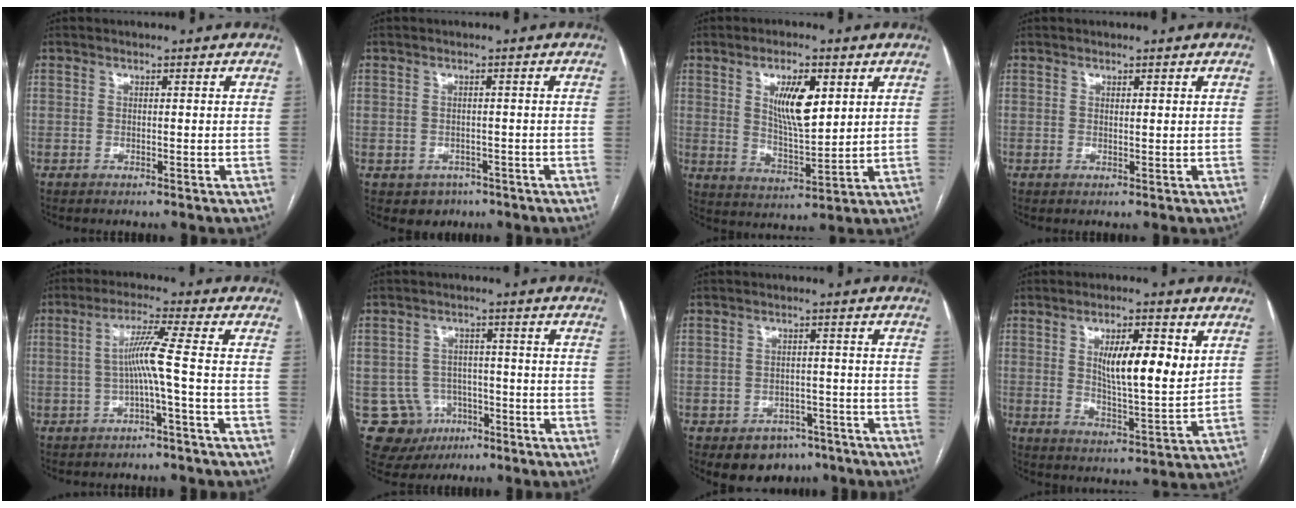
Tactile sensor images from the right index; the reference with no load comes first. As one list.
[{"total": 3.3, "force": [-1.5, 2.9, 0.4], "torque": [-0.002, 0.008, -0.014]}, {"total": 9.0, "force": [3.3, 2.8, 7.9], "torque": [-0.140, 0.000, 0.064]}, {"total": 0.5, "force": [0.3, 0.1, 0.4], "torque": [-0.006, -0.002, 0.005]}, {"total": 5.6, "force": [-1.1, -1.5, 5.3], "torque": [-0.101, 0.015, -0.016]}, {"total": 9.8, "force": [-3.8, 8.9, 1.2], "torque": [-0.031, 0.021, -0.043]}, {"total": 6.9, "force": [-4.6, 4.9, 1.6], "torque": [-0.006, 0.015, -0.059]}, {"total": 10.7, "force": [3.3, 2.4, 9.9], "torque": [-0.164, -0.002, 0.057]}]